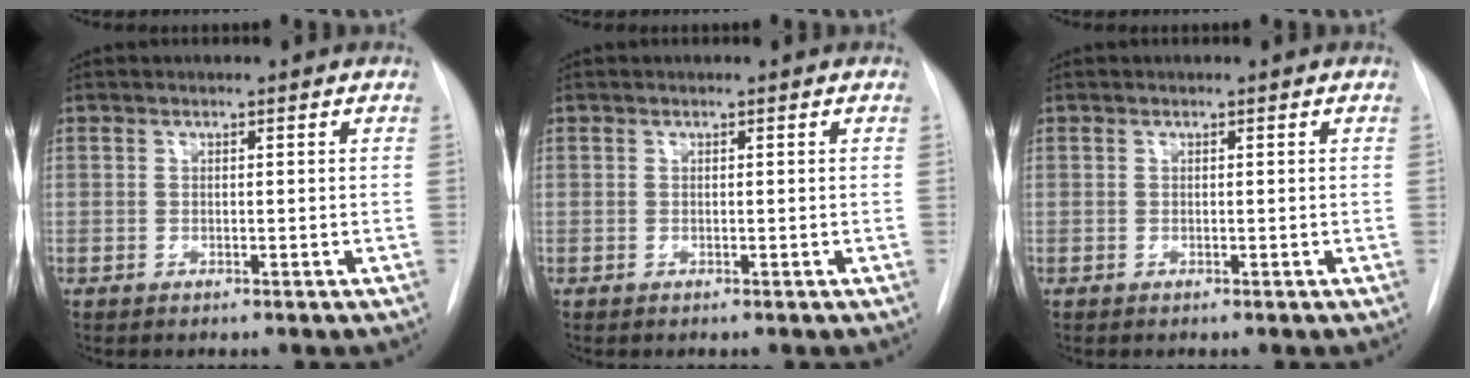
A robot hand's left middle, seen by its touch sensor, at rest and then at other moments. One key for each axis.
{"total": 0.0}
{"total": 0.0}